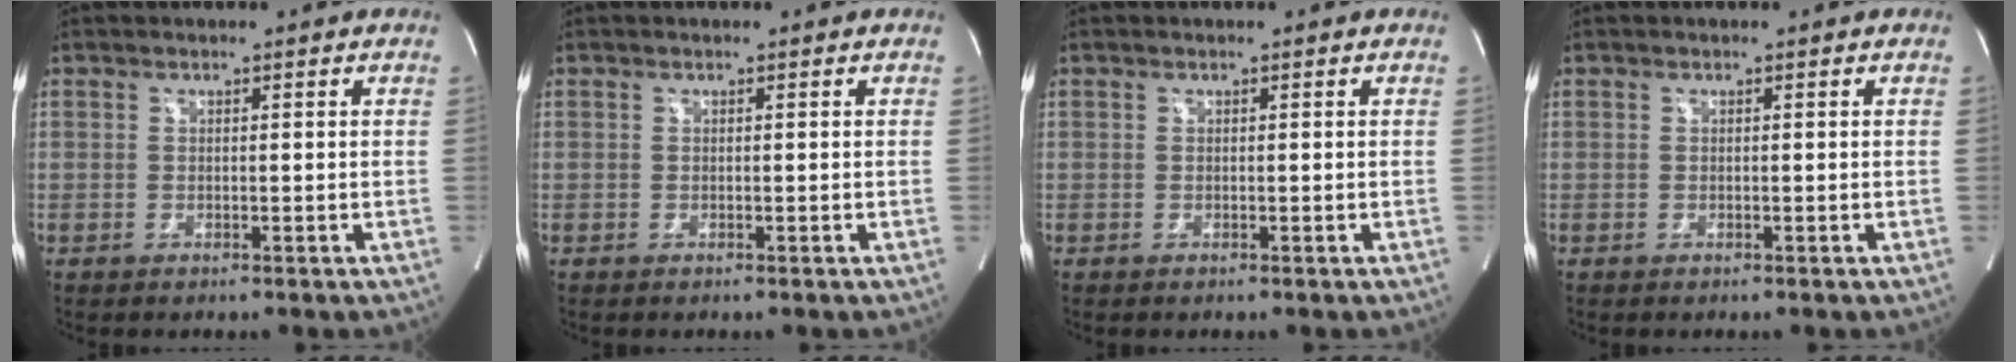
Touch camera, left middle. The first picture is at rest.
{"total": 0.0}
{"total": 0.0}
{"total": 0.0}